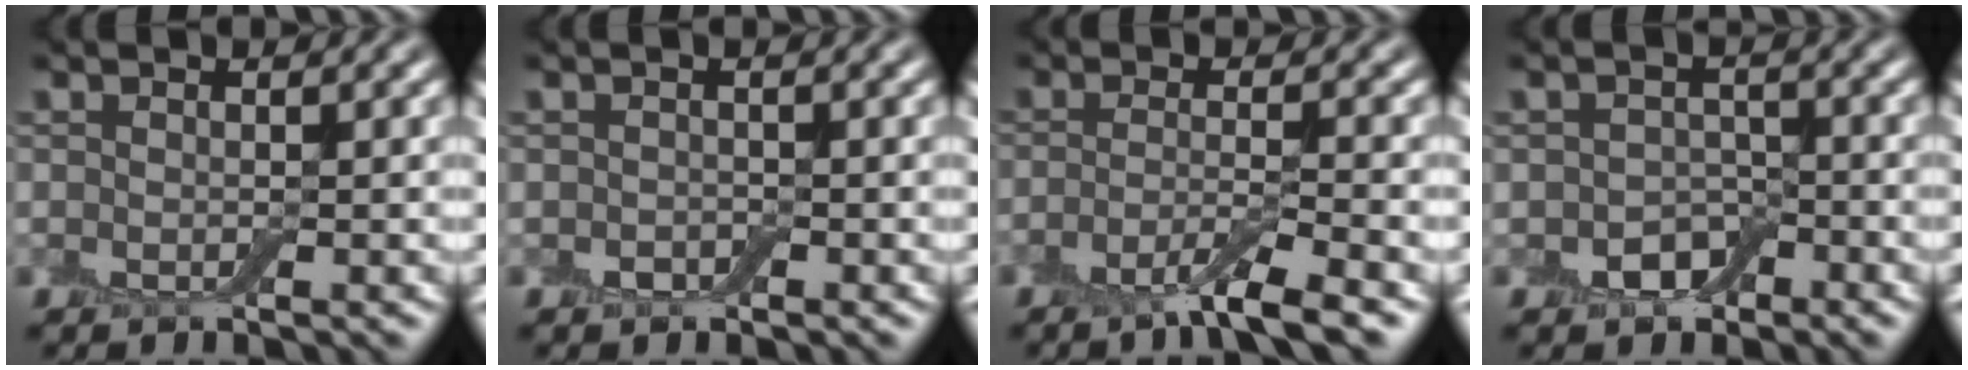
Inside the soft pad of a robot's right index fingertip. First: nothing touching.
{"total": 0.7, "force": [-0.4, 0.5, 0.3], "torque": [-0.007, -0.003, -0.007]}
{"total": 4.0, "force": [-2.4, 0.6, 3.2], "torque": [-0.051, -0.002, -0.058]}
{"total": 2.5, "force": [-1.3, 1.9, 1.2], "torque": [-0.017, 0.001, -0.024]}